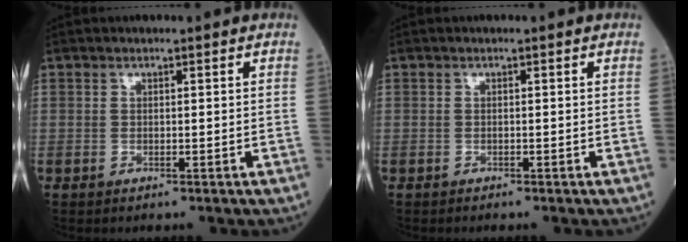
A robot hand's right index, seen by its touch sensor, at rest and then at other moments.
{"total": 0.0}